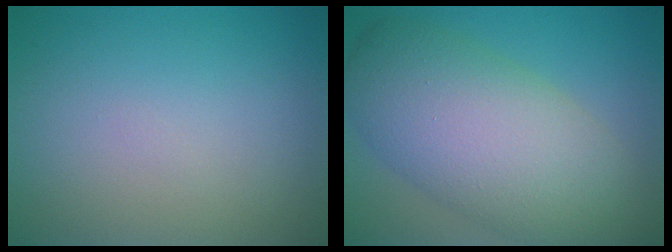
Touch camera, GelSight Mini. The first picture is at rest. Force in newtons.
{"total": 10.5, "press": 10.4, "slide": 0.7}